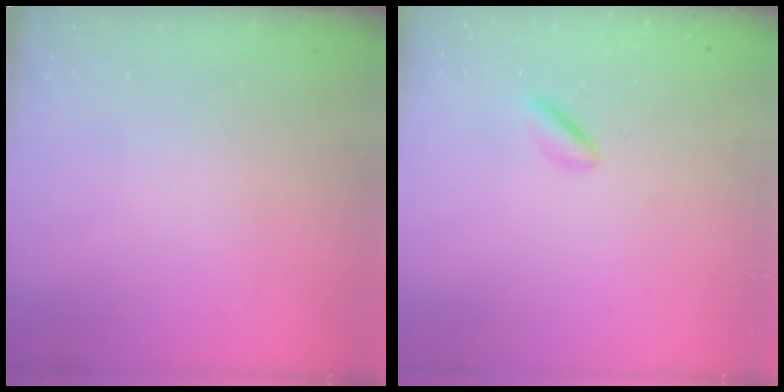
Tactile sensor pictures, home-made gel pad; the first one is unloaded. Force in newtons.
{"total": 2.1, "press": 1.9, "slide": 0.9}